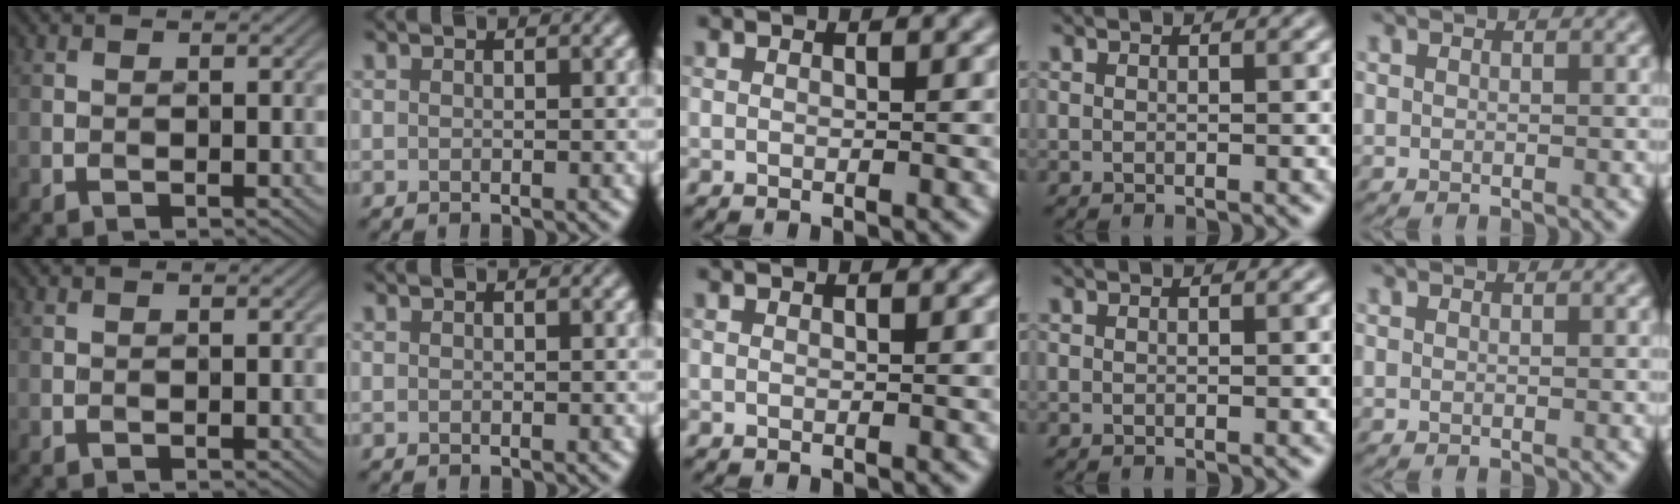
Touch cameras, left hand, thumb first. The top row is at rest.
{}